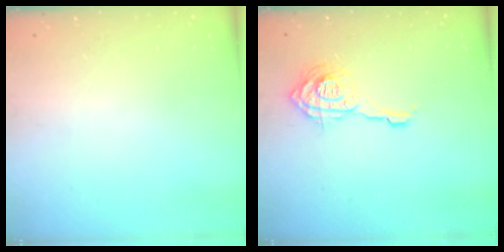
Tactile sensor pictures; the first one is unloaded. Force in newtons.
{"total": 11.2, "press": 11.1, "slide": 1.2}